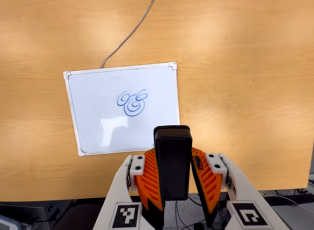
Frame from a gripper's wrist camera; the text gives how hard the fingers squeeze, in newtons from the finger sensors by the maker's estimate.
{"total": 8.4, "left": 6.7, "right": 10.0}